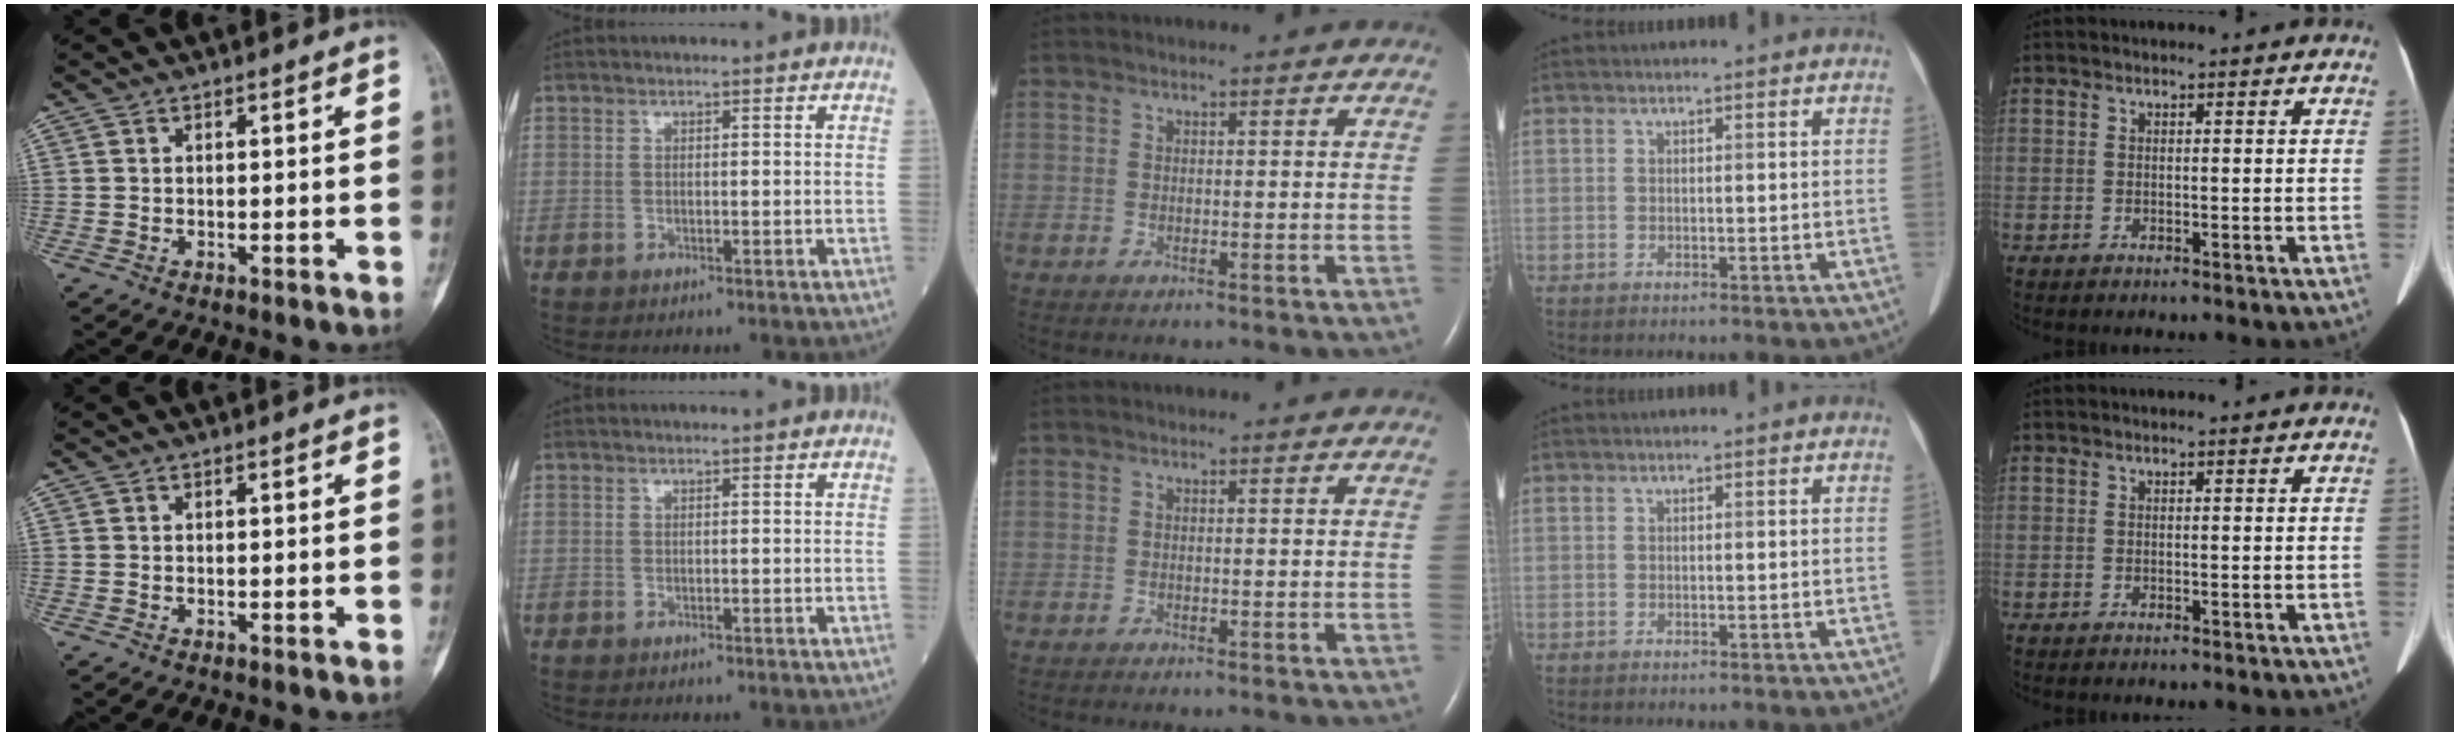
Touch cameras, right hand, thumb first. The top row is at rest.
{}